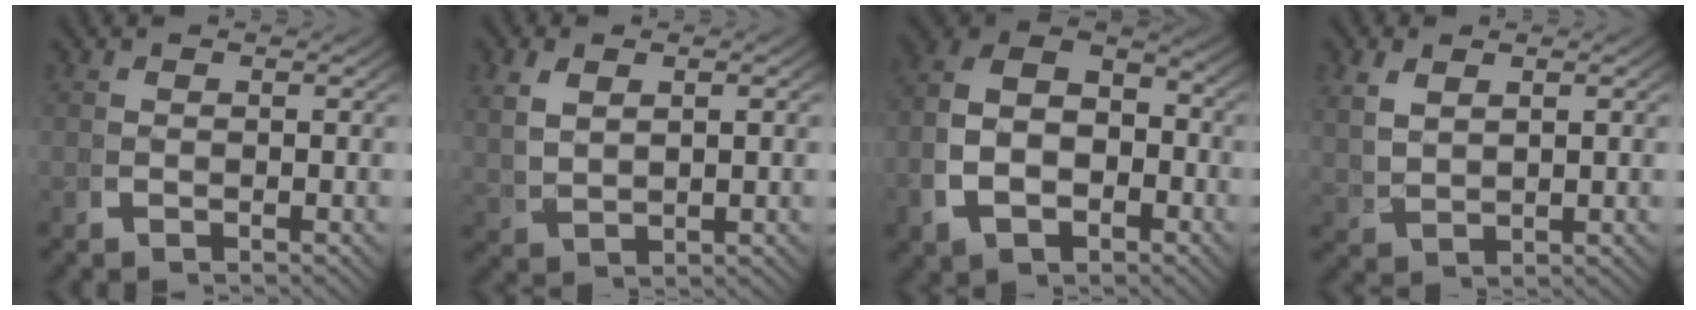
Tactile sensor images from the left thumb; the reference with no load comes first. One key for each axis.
{"total": 3.0, "fx": 1.5, "fy": 1.6, "fz": 2.0, "tx": -0.049, "ty": -0.003, "tz": 0.044}
{"total": 11.2, "fx": 0.0, "fy": 8.3, "fz": 7.5, "tx": -0.141, "ty": -0.013, "tz": 0.000}
{"total": 2.7, "fx": 1.6, "fy": 1.3, "fz": 1.6, "tx": -0.040, "ty": -0.002, "tz": 0.046}